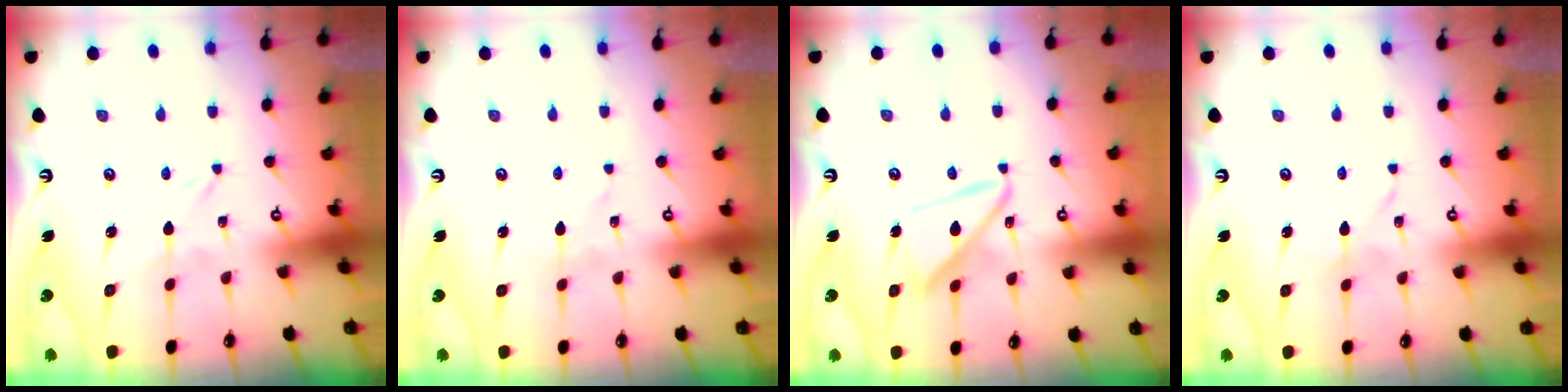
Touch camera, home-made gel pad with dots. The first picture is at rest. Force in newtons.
{"total": 1.4, "press": 1.4, "slide": 0.1}
{"total": 15.9, "press": 15.9, "slide": 1.7}
{"total": 2.9, "press": 2.9, "slide": 0.3}